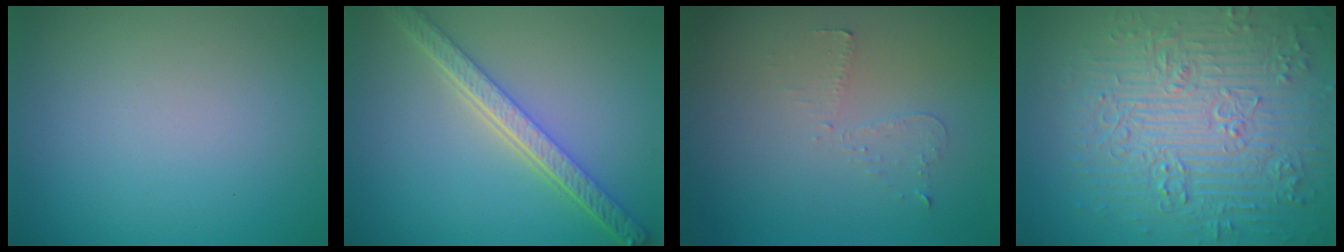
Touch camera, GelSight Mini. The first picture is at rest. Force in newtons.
{"total": 5.4, "press": 4.2, "slide": 3.4}
{"total": 0.9, "press": 0.8, "slide": 0.4}
{"total": 9.2, "press": 6.8, "slide": 6.2}